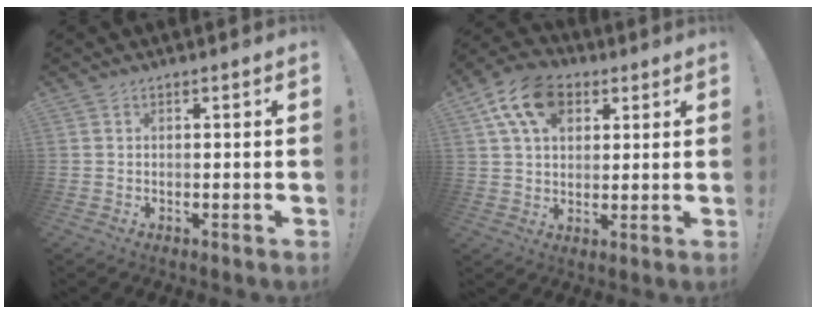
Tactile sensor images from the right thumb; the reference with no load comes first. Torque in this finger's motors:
{"motor_torque": [0.14, 0.36, 0.10, 0.03, 0.36]}